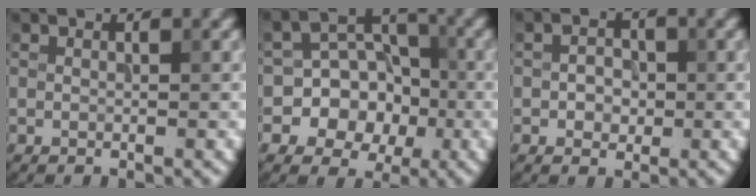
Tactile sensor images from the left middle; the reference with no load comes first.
{"total": 9.9, "force": [-3.1, 9.0, 2.9], "torque": [-0.047, 0.013, -0.077]}
{"total": 2.0, "force": [-0.3, 1.6, 1.2], "torque": [-0.016, 0.001, -0.009]}